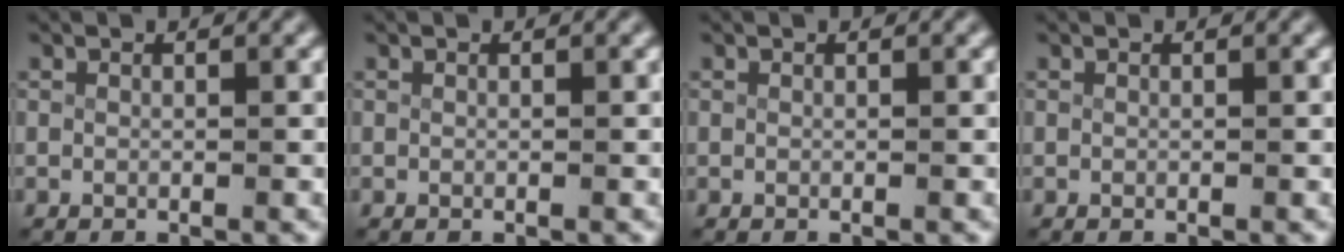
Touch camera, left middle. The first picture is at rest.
{"total": 0.0}
{"total": 0.0}
{"total": 0.0}